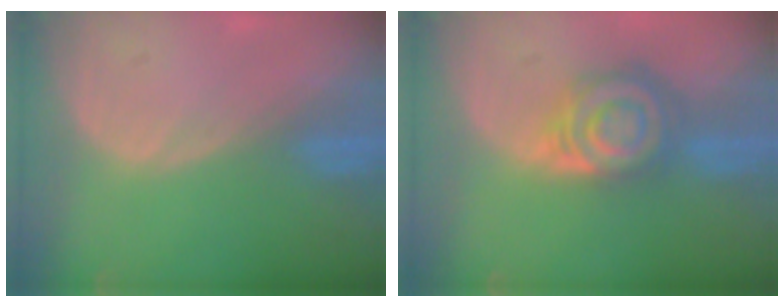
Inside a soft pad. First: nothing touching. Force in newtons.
{"total": 8.0, "press": 7.0, "slide": 3.9}